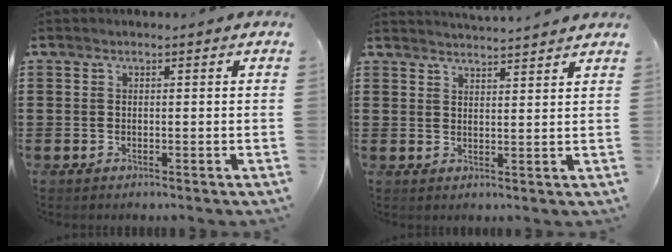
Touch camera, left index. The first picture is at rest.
{"total": 2.8, "force": [2.8, -0.5, 0.0], "torque": [-0.007, -0.013, 0.051]}